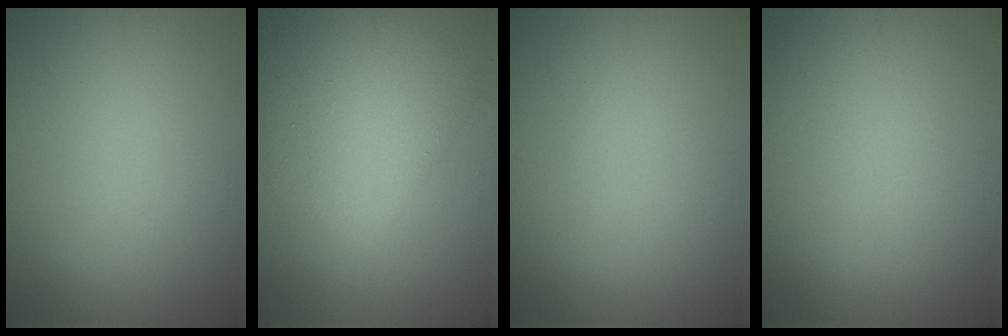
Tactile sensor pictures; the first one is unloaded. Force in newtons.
{"total": 9.9, "press": 9.9, "slide": 0.3}
{"total": 0.0}
{"total": 0.0}